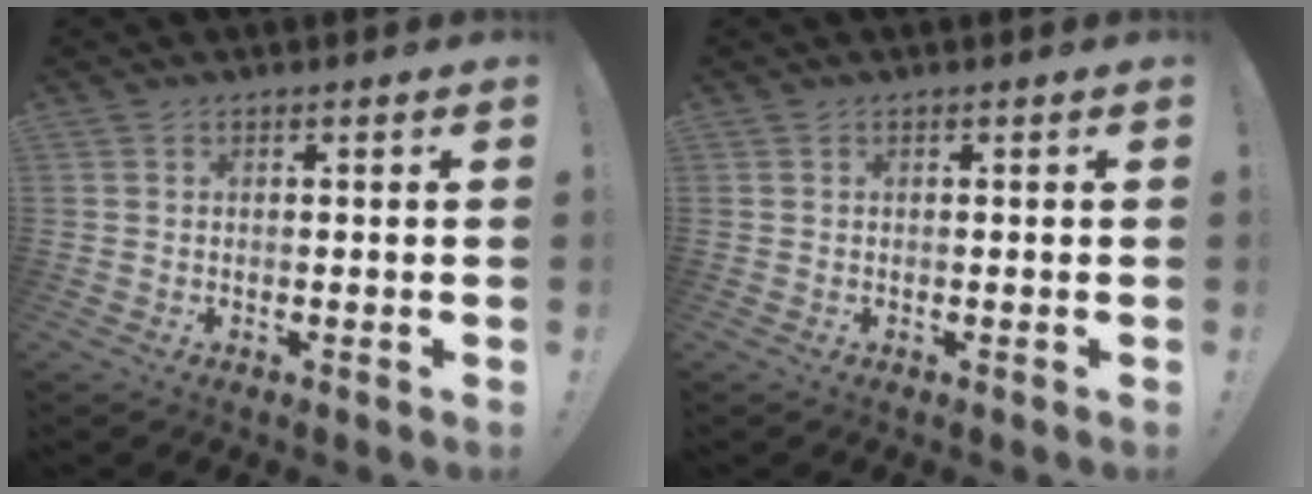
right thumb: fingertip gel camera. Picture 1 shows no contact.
{"total": 0.0}